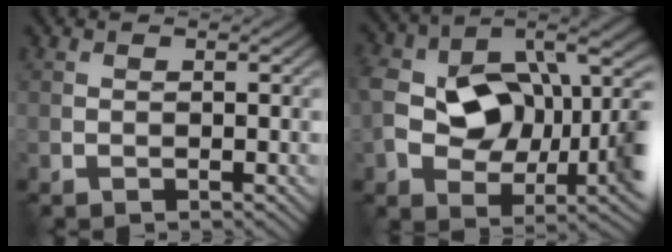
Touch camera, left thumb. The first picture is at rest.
{"total": 15.4, "force": [-0.1, 10.6, 11.2], "torque": [-0.203, -0.020, 0.008]}